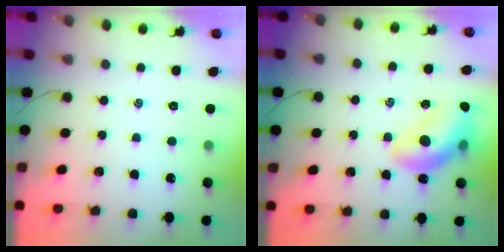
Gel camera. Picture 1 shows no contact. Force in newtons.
{"total": 17.3, "press": 16.8, "slide": 4.4}